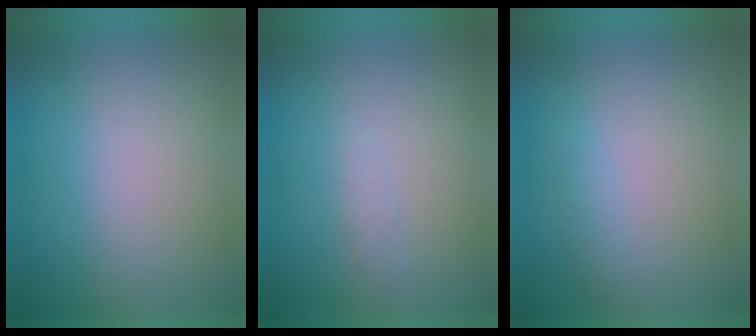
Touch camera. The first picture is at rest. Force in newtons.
{"total": 1.2}
{"total": 1.4}